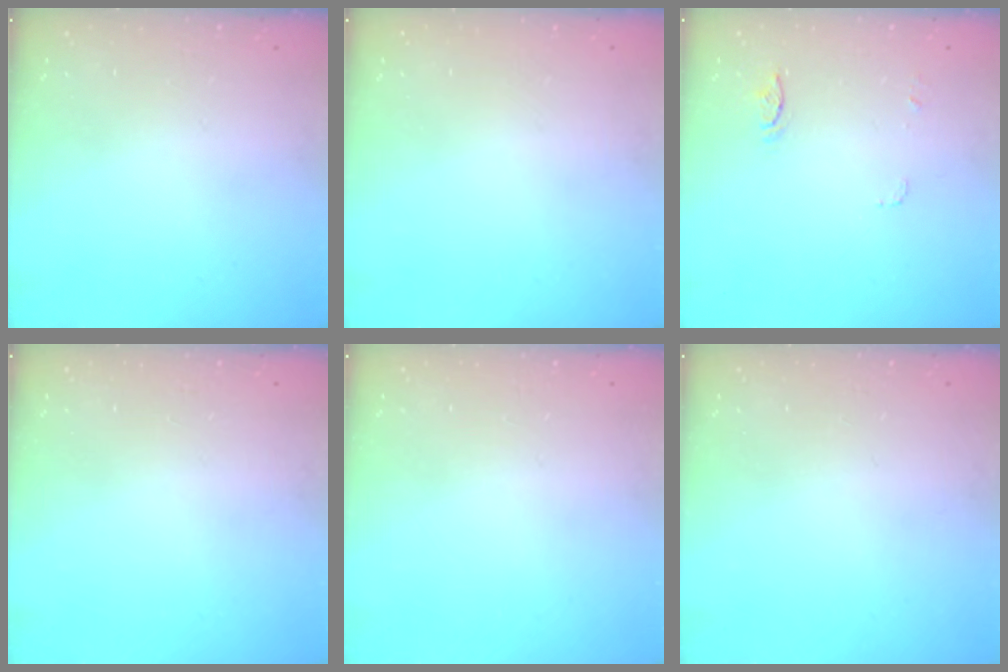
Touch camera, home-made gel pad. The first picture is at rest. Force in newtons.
{"total": 0.0}
{"total": 5.5, "press": 5.4, "slide": 0.4}
{"total": 0.0}
{"total": 0.0}
{"total": 0.0}